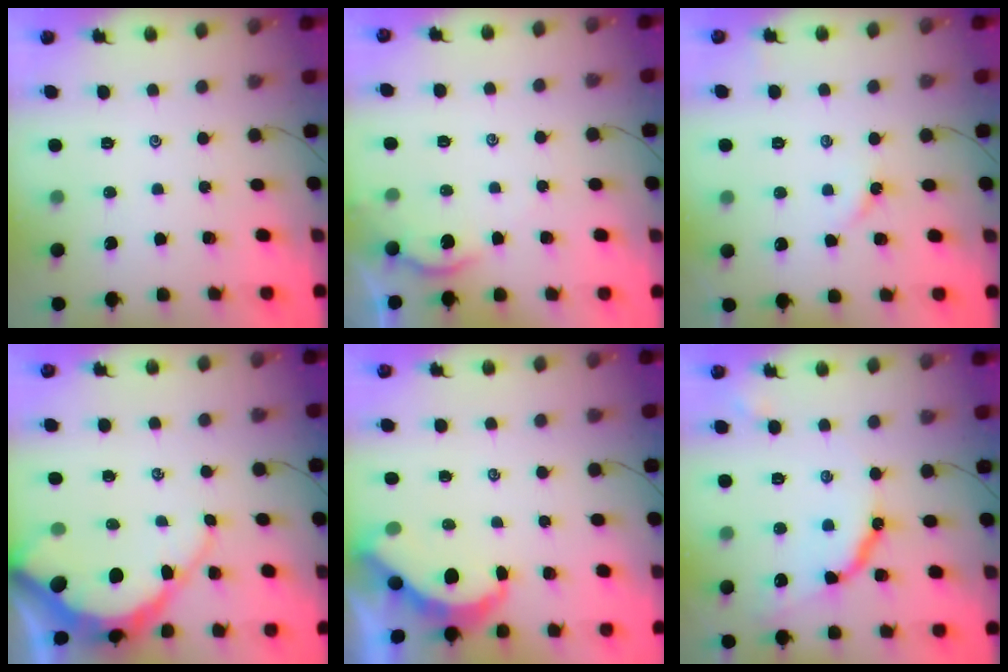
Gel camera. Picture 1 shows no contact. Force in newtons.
{"total": 2.3, "press": 2.2, "slide": 0.4}
{"total": 2.9, "press": 2.9, "slide": 0.4}
{"total": 10.8, "press": 10.7, "slide": 1.0}
{"total": 4.7, "press": 4.7, "slide": 0.5}
{"total": 10.8, "press": 10.7, "slide": 1.2}